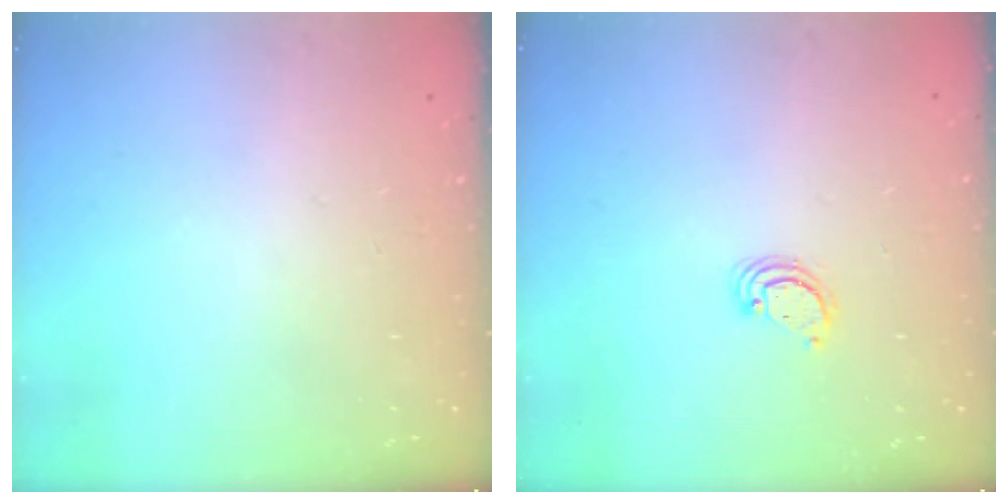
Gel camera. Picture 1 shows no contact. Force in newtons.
{"total": 2.3, "press": 2.3, "slide": 0.2}